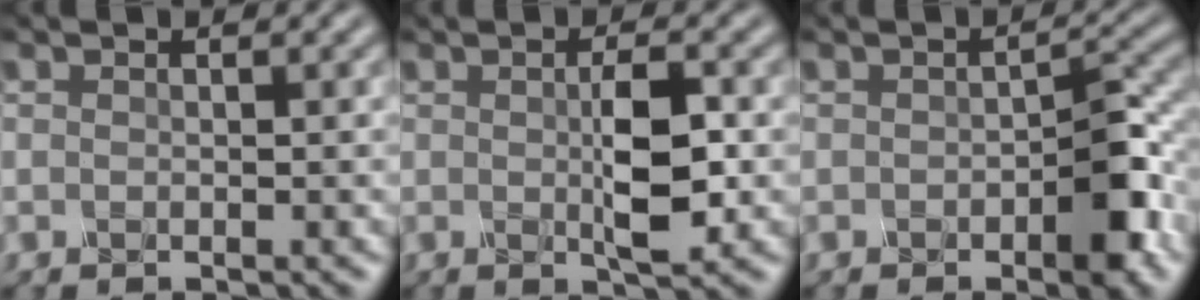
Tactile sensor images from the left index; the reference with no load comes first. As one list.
[{"total": 3.7, "force": [0.0, 0.7, 3.6], "torque": [-0.071, 0.003, 0.002]}, {"total": 4.4, "force": [-1.9, 1.3, 3.7], "torque": [-0.056, 0.008, -0.031]}]